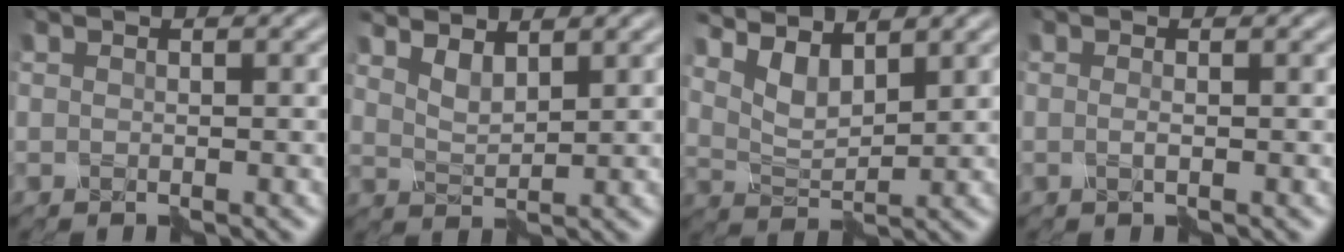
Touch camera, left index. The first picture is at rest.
{"total": 1.9, "force": [1.5, 0.6, 1.1], "torque": [-0.025, -0.003, 0.029]}
{"total": 3.2, "force": [2.2, 1.2, 2.0], "torque": [-0.051, -0.003, 0.042]}
{"total": 0.8, "force": [-0.4, 0.0, 0.7], "torque": [-0.016, 0.000, -0.007]}